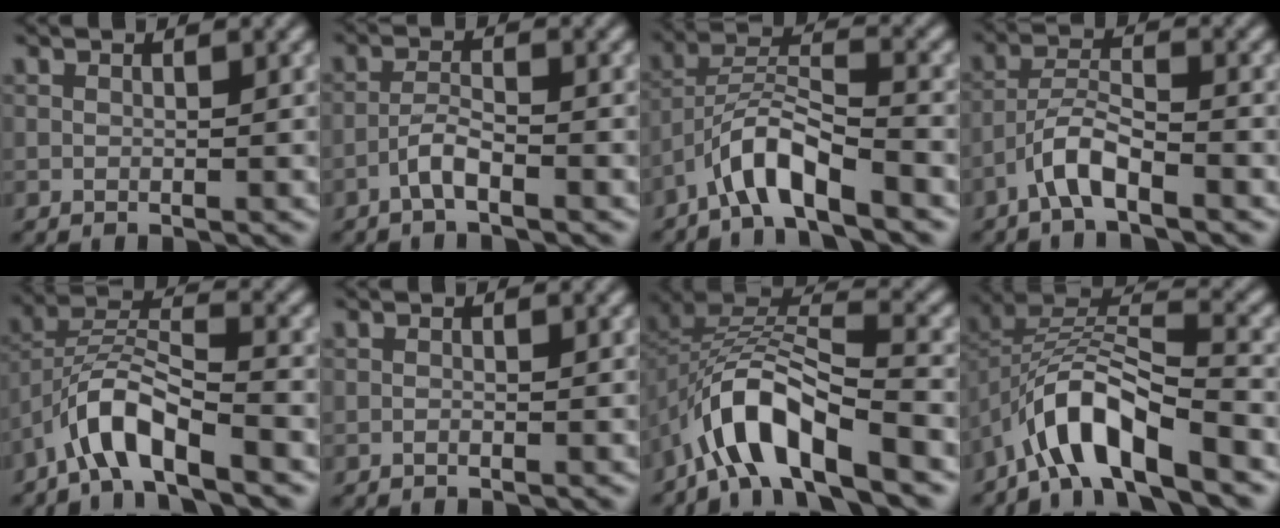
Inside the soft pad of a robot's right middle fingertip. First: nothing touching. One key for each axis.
{"total": 2.2, "fx": -1.5, "fy": 0.4, "fz": 1.5, "tx": -0.032, "ty": 0.008, "tz": -0.034}
{"total": 5.2, "fx": -3.8, "fy": 1.0, "fz": 3.4, "tx": -0.061, "ty": 0.012, "tz": -0.072}
{"total": 3.6, "fx": -2.5, "fy": 0.7, "fz": 2.5, "tx": -0.048, "ty": 0.013, "tz": -0.053}
{"total": 5.8, "fx": -4.0, "fy": 1.4, "fz": 3.9, "tx": -0.073, "ty": 0.009, "tz": -0.078}
{"total": 0.0}
{"total": 7.7, "fx": -4.6, "fy": 2.7, "fz": 5.5, "tx": -0.095, "ty": 0.005, "tz": -0.090}
{"total": 7.5, "fx": -4.7, "fy": 2.3, "fz": 5.3, "tx": -0.093, "ty": 0.008, "tz": -0.091}